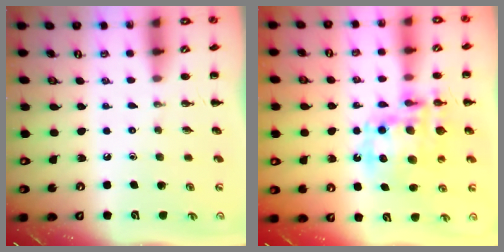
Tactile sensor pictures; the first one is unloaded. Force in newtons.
{"total": 16.2, "press": 15.8, "slide": 3.6}